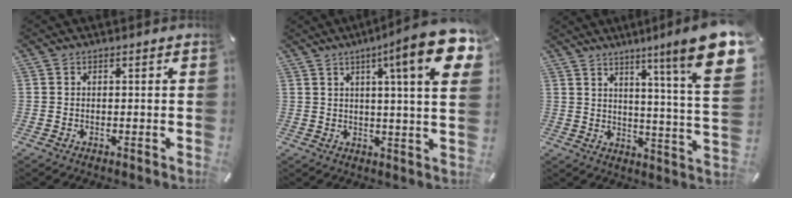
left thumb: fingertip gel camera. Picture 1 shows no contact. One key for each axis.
{"total": 16.9, "fx": 7.3, "fy": 2.0, "fz": 15.1, "tx": -0.228, "ty": -0.036, "tz": 0.102}
{"total": 15.7, "fx": 8.6, "fy": 0.7, "fz": 13.1, "tx": -0.207, "ty": -0.074, "tz": 0.123}